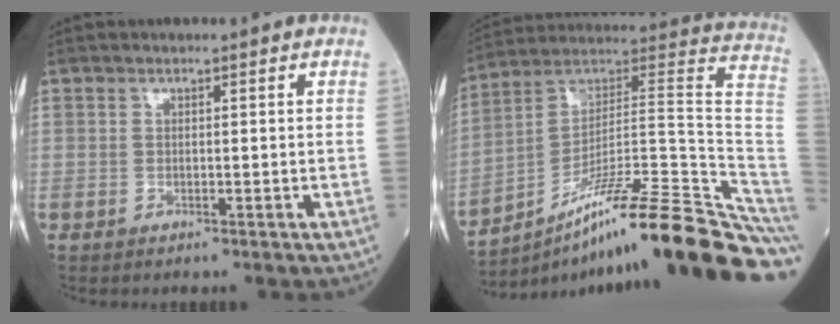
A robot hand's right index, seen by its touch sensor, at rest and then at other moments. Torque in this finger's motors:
{"motor_torque": [-0.38, -0.64, 0.38, 0.11]}